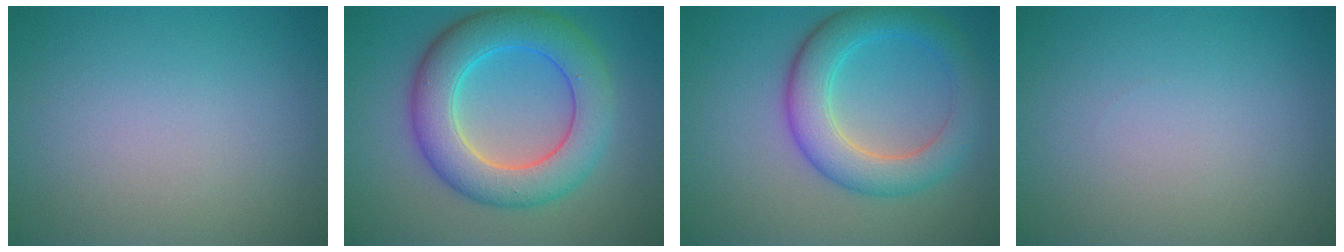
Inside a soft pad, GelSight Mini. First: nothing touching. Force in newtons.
{"total": 8.2, "press": 8.2, "slide": 0.2}
{"total": 5.9, "press": 5.9, "slide": 0.1}
{"total": 0.0}